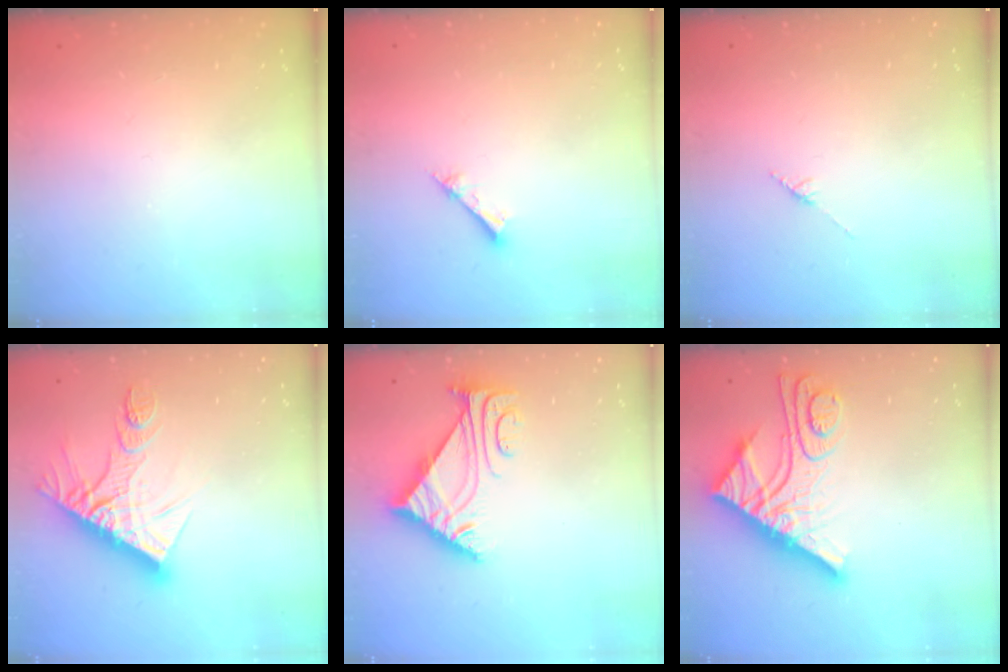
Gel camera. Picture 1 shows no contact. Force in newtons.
{"total": 1.2, "press": 1.2, "slide": 0.1}
{"total": 2.8, "press": 2.8, "slide": 0.4}
{"total": 15.4, "press": 15.3, "slide": 1.2}
{"total": 5.6, "press": 5.5, "slide": 0.8}
{"total": 14.7, "press": 14.6, "slide": 1.2}